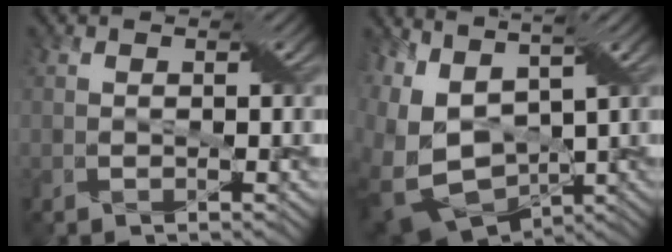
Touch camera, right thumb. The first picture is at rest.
{"total": 12.5, "force": [0.7, 7.6, 9.9], "torque": [-0.248, -0.016, 0.060]}